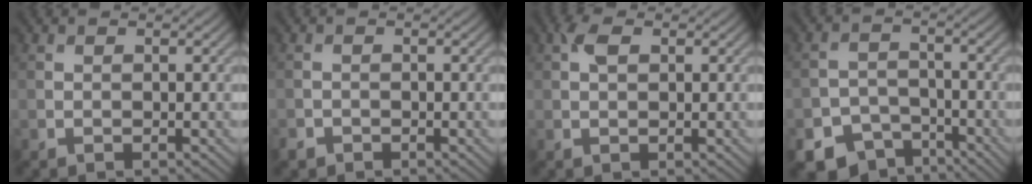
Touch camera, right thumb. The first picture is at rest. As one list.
[{"total": 1.1, "force": [-0.8, 0.7, 0.1], "torque": [-0.002, -0.002, -0.020]}, {"total": 2.1, "force": [0.8, 1.2, 1.6], "torque": [-0.035, 0.006, 0.011]}, {"total": 7.4, "force": [-5.5, 4.5, 2.3], "torque": [-0.043, -0.020, -0.092]}]